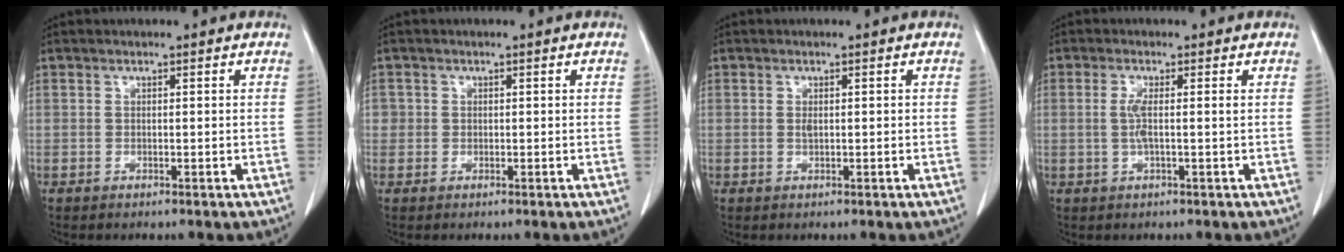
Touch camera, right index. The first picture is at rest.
{"total": 1.4, "force": [0.1, 1.4, 0.1], "torque": [0.010, 0.004, -0.002]}
{"total": 1.1, "force": [0.1, 0.5, 1.0], "torque": [-0.020, -0.001, 0.004]}
{"total": 2.7, "force": [0.1, 0.2, 2.7], "torque": [-0.059, -0.001, 0.002]}